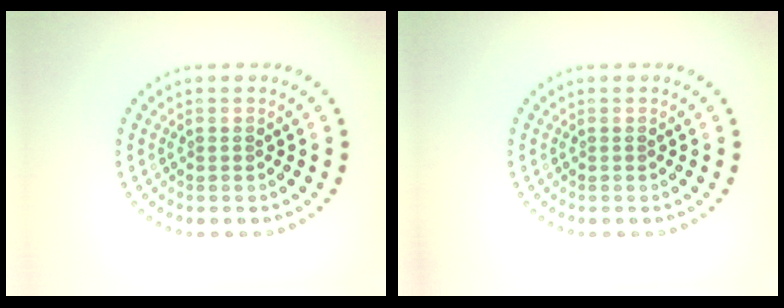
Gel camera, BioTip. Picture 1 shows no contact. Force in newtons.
{"total": 0.0}